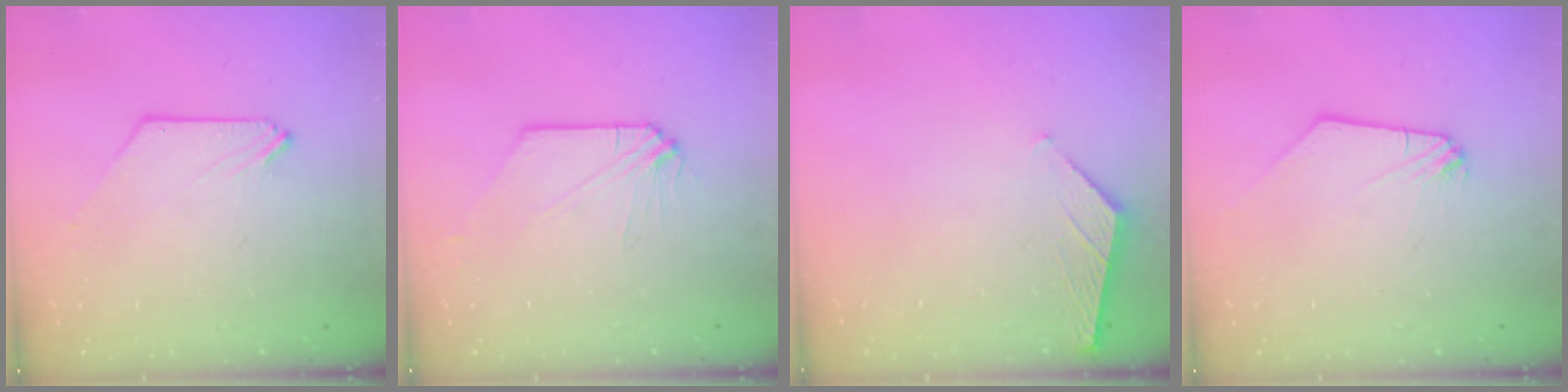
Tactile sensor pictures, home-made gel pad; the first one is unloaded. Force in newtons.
{"total": 0.7, "press": 0.7, "slide": 0.0}
{"total": 1.2, "press": 1.1, "slide": 0.2}
{"total": 0.6, "press": 0.6, "slide": 0.1}